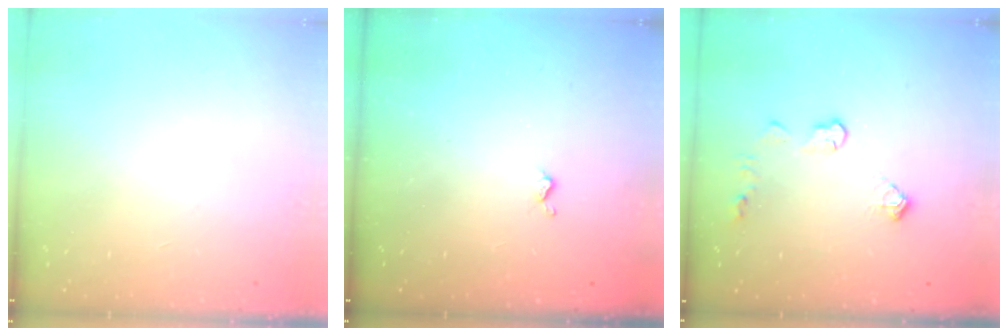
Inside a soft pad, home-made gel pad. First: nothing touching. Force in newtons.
{"total": 3.0, "press": 2.9, "slide": 0.4}
{"total": 7.1, "press": 7.1, "slide": 0.2}